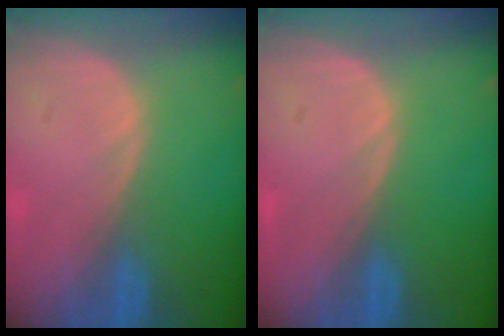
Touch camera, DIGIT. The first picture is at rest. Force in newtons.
{"total": 0.0}